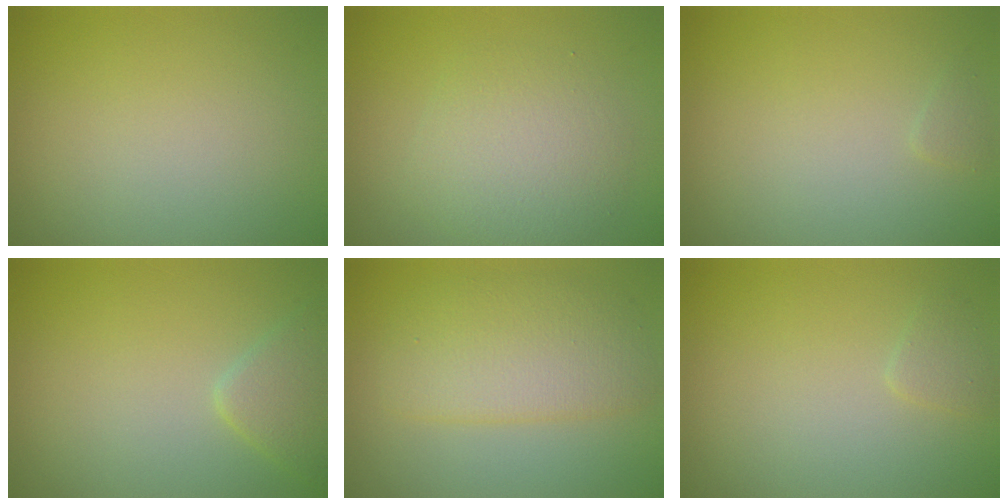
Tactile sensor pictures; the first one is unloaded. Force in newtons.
{"total": 3.6, "press": 3.6, "slide": 0.0}
{"total": 0.5, "press": 0.5, "slide": 0.0}
{"total": 2.3, "press": 2.3, "slide": 0.2}
{"total": 4.6, "press": 4.6, "slide": 0.1}
{"total": 1.0, "press": 0.9, "slide": 0.1}